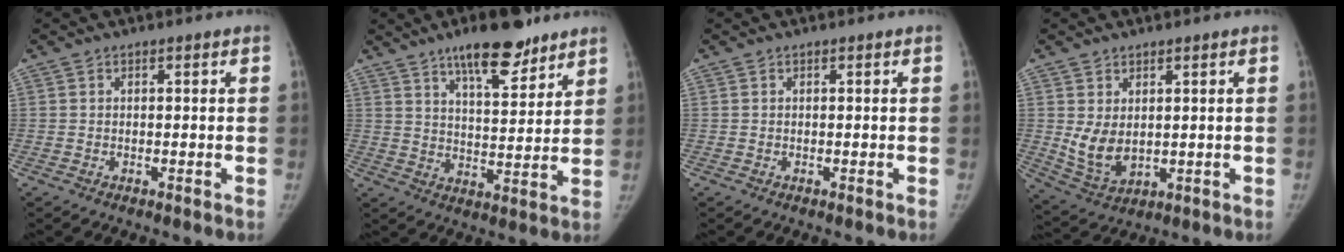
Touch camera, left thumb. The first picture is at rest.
{"total": 13.2, "force": [9.2, 4.4, 8.4], "torque": [-0.099, -0.053, 0.146]}
{"total": 0.0}
{"total": 6.7, "force": [1.2, 4.4, 4.9], "torque": [-0.081, -0.020, 0.043]}